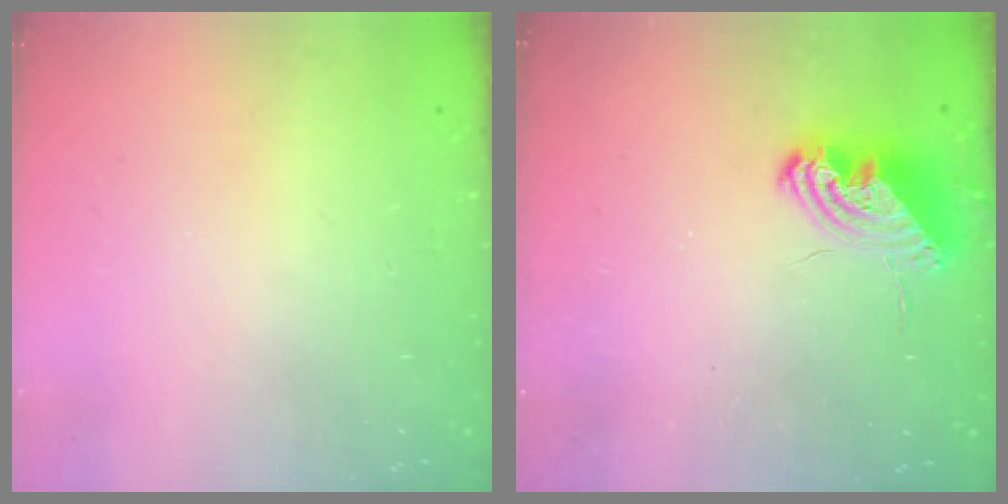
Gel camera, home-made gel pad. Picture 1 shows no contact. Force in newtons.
{"total": 9.6, "press": 9.6, "slide": 0.3}